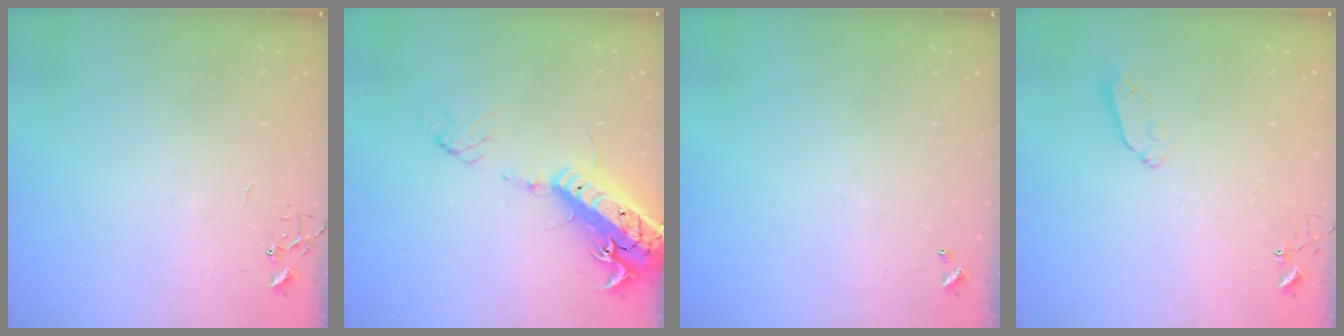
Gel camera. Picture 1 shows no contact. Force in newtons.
{"total": 19.9, "press": 19.4, "slide": 4.6}
{"total": 0.0}
{"total": 3.6, "press": 3.5, "slide": 0.5}